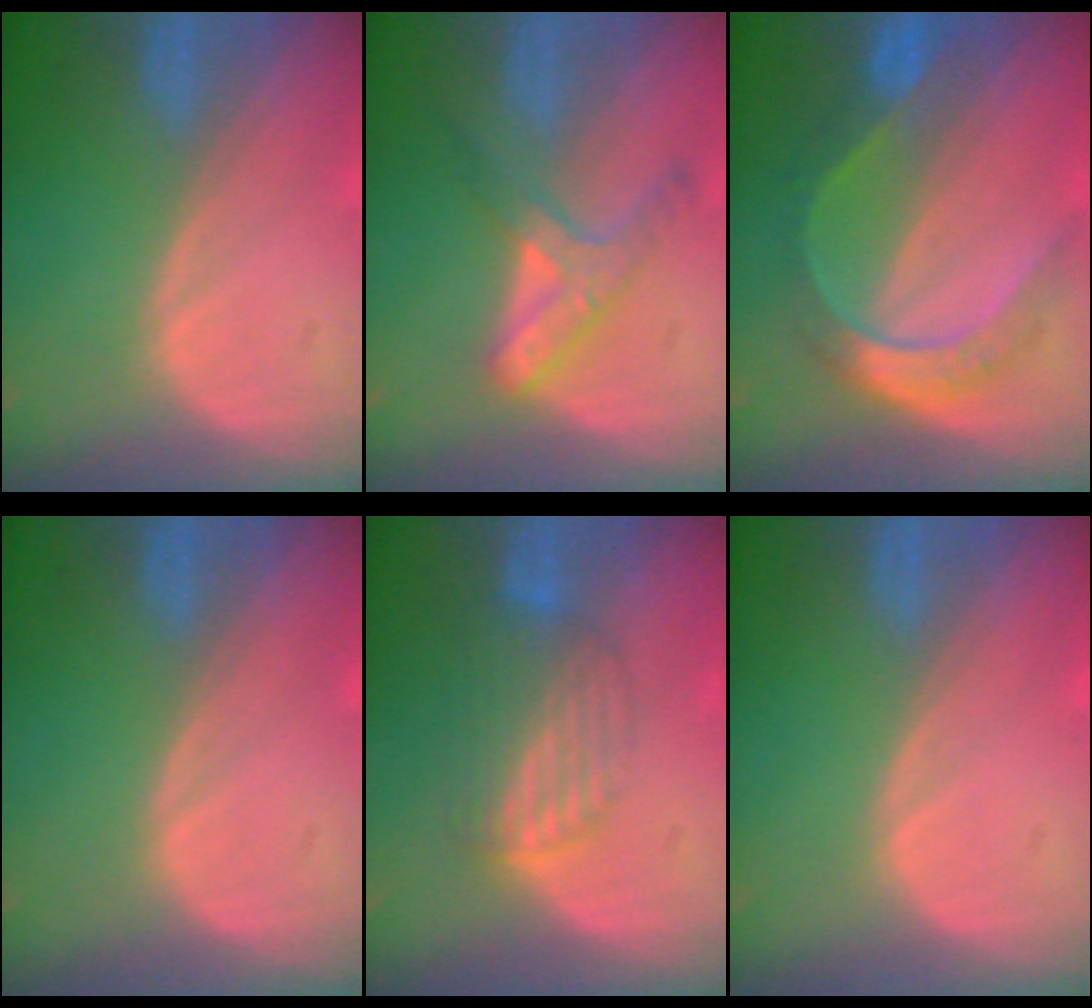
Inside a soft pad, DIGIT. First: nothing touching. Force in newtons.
{"total": 5.9, "press": 5.6, "slide": 1.7}
{"total": 7.4, "press": 7.3, "slide": 0.6}
{"total": 0.0}
{"total": 6.9, "press": 6.0, "slide": 3.5}
{"total": 0.0}